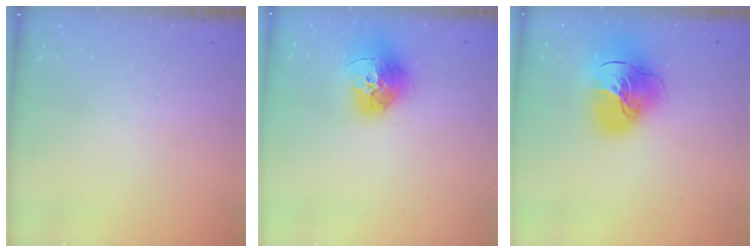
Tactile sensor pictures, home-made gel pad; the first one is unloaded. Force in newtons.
{"total": 15.6, "press": 15.5, "slide": 1.5}
{"total": 20.8, "press": 20.6, "slide": 2.7}